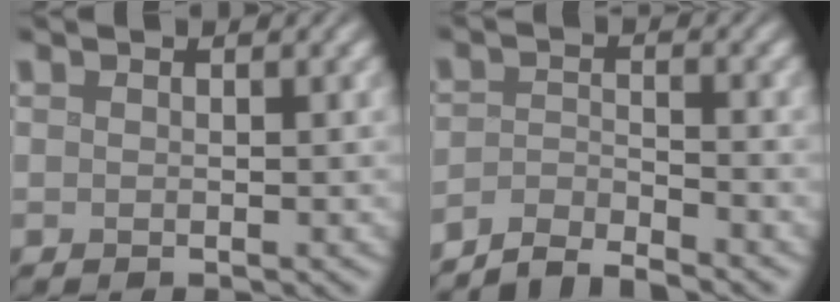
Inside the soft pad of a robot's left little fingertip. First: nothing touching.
{"total": 3.5, "force": [-3.2, 0.5, 1.1], "torque": [-0.014, 0.004, -0.070]}